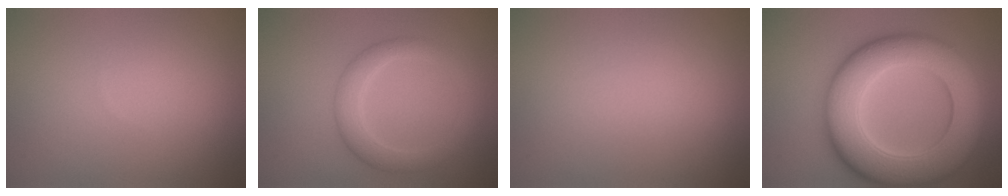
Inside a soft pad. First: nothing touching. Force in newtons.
{"total": 3.3, "press": 3.3, "slide": 0.1}
{"total": 0.0}
{"total": 13.2, "press": 13.2, "slide": 0.3}